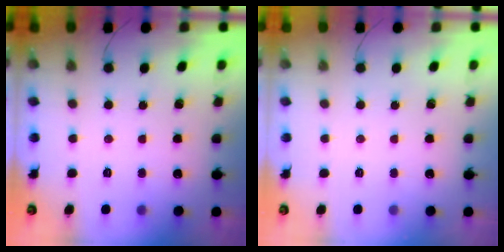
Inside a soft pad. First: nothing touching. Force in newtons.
{"total": 0.0}